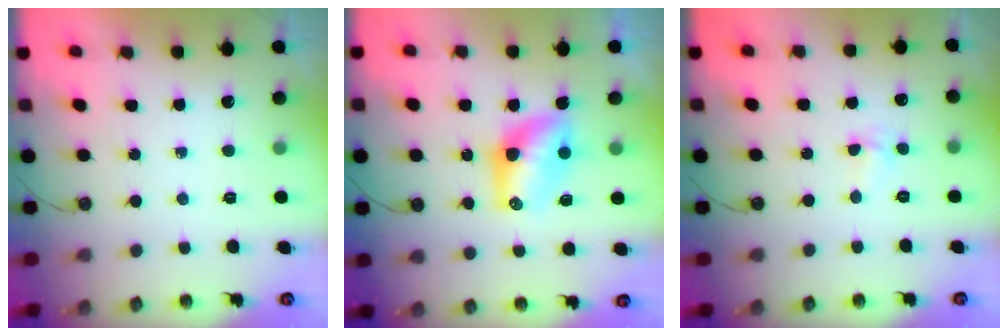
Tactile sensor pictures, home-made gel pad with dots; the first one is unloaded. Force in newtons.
{"total": 7.6, "press": 7.6, "slide": 0.6}
{"total": 2.9, "press": 2.9, "slide": 0.4}